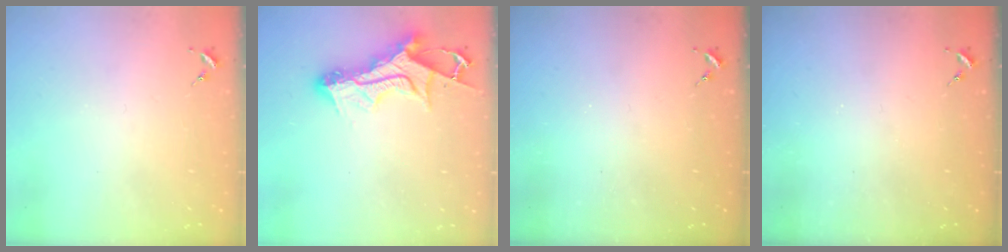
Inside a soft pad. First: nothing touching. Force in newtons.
{"total": 13.9, "press": 13.8, "slide": 1.2}
{"total": 0.0}
{"total": 0.0}